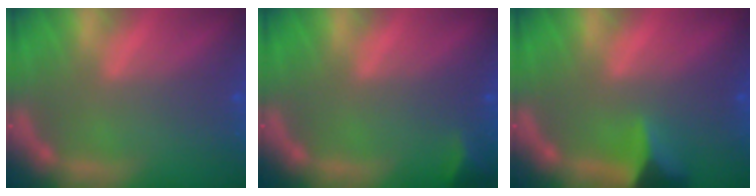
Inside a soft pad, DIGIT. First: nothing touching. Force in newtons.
{"total": 1.9}
{"total": 4.4}